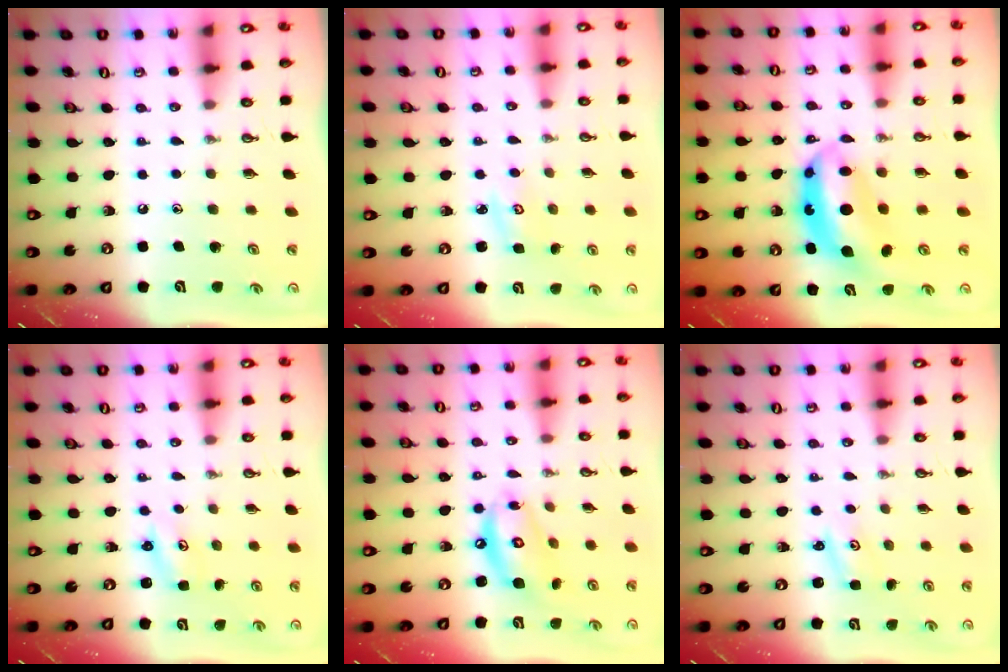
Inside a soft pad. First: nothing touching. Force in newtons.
{"total": 3.1, "press": 3.0, "slide": 0.4}
{"total": 10.5, "press": 10.5, "slide": 0.9}
{"total": 2.1, "press": 2.0, "slide": 0.3}
{"total": 12.0, "press": 11.9, "slide": 1.2}
{"total": 1.6, "press": 1.6, "slide": 0.2}